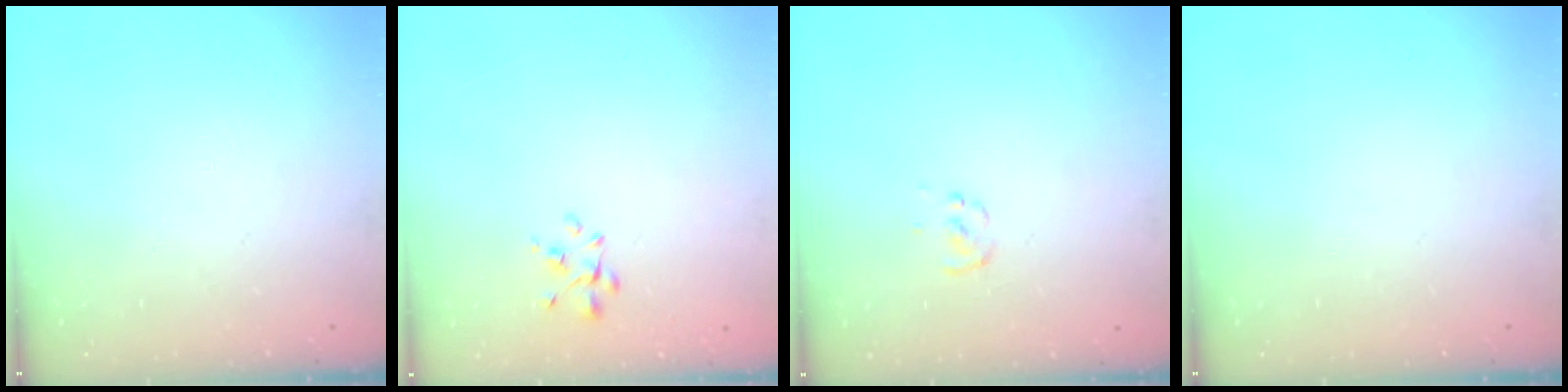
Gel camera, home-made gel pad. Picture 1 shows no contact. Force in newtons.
{"total": 2.2, "press": 2.1, "slide": 0.7}
{"total": 1.1, "press": 1.1, "slide": 0.2}
{"total": 0.0}